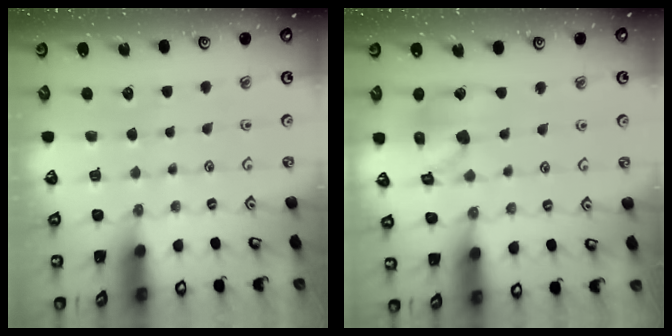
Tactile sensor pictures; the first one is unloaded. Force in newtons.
{"total": 13.8, "press": 13.6, "slide": 2.0}